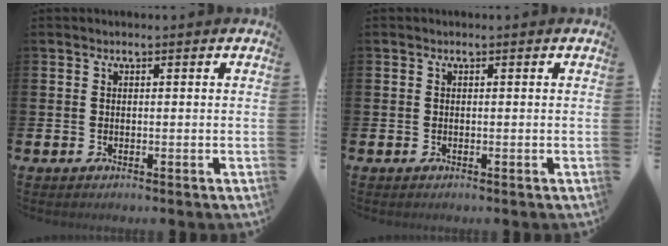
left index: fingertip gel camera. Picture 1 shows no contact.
{"total": 0.0}